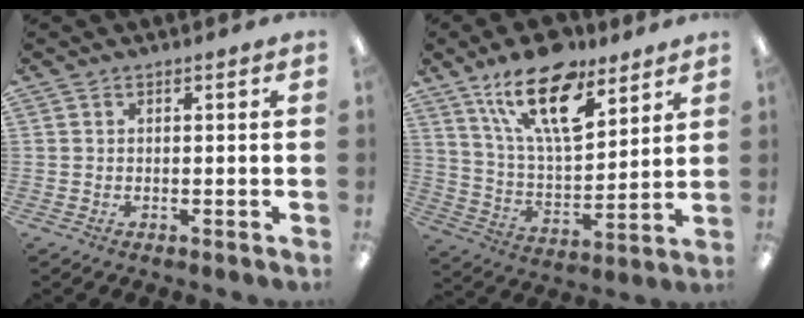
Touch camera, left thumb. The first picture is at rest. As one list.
[{"total": 20.2, "force": [12.9, 8.6, 12.8], "torque": [-0.230, -0.064, 0.223]}]